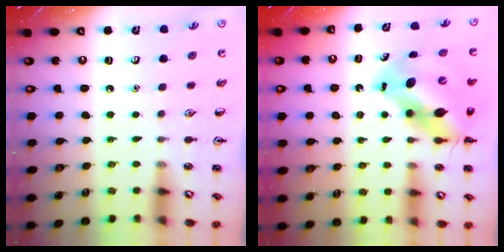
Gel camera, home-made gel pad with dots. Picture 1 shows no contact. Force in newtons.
{"total": 11.1, "press": 10.7, "slide": 3.0}